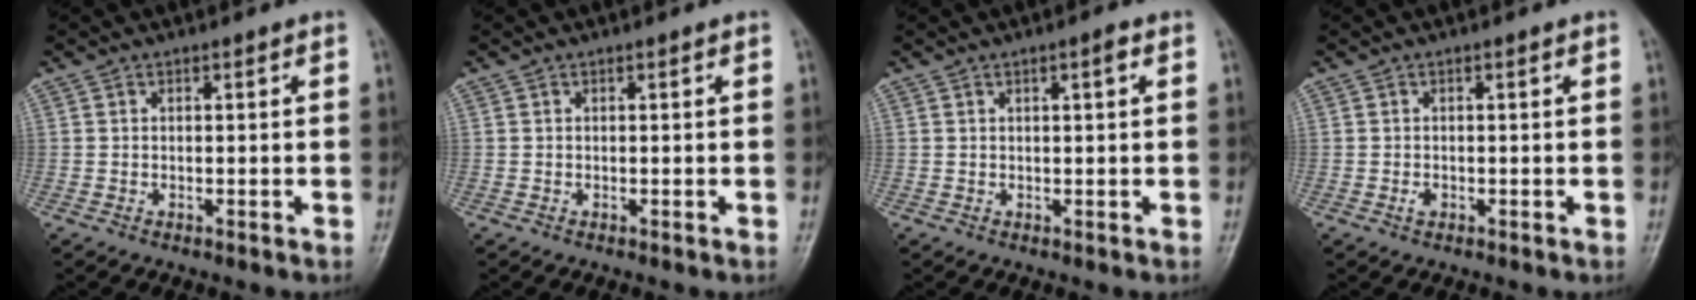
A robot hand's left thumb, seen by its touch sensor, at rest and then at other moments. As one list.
[{"total": 0.0}, {"total": 1.6, "force": [0.7, 0.2, 1.5], "torque": [-0.024, 0.001, 0.009]}, {"total": 0.9, "force": [-0.3, 0.6, 0.6], "torque": [-0.008, 0.000, -0.005]}]